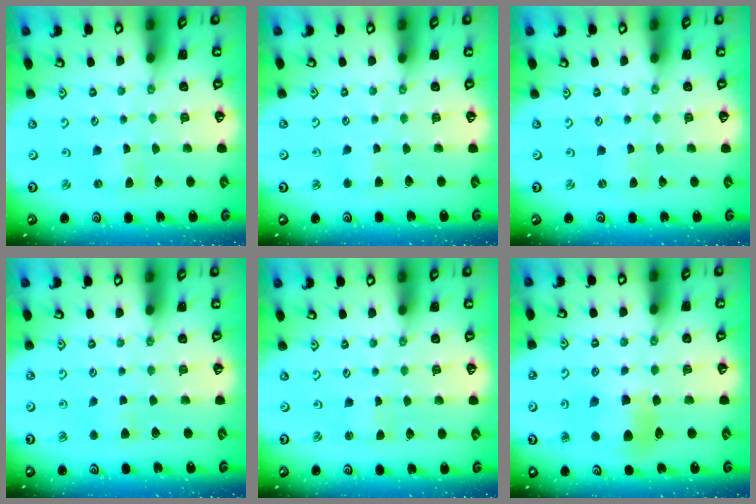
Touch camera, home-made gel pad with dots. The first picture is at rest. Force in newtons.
{"total": 3.1, "press": 3.1, "slide": 0.7}
{"total": 0.0}
{"total": 3.9, "press": 3.8, "slide": 0.5}
{"total": 0.6, "press": 0.6, "slide": 0.0}
{"total": 8.3, "press": 8.2, "slide": 1.2}